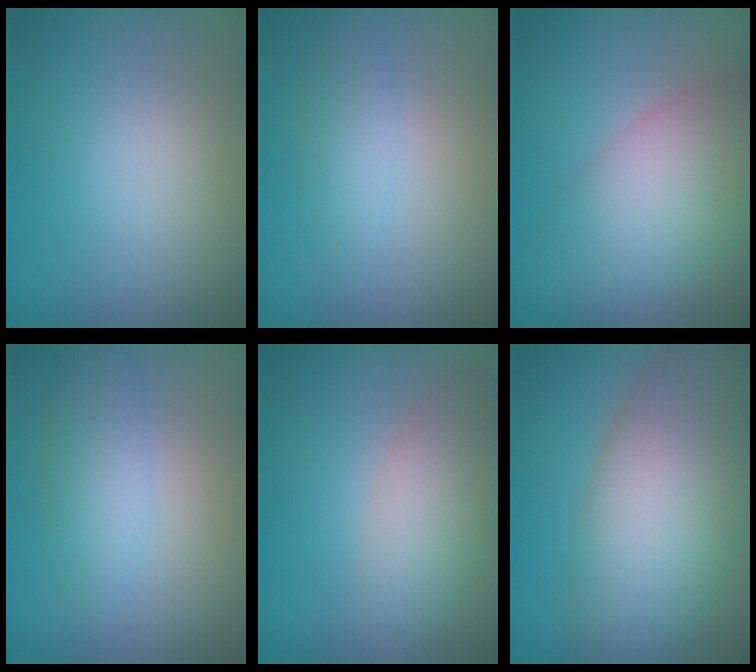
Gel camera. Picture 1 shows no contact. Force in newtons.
{"total": 1.5, "press": 1.5, "slide": 0.1}
{"total": 6.4, "press": 6.4, "slide": 0.2}
{"total": 2.3, "press": 2.3, "slide": 0.1}
{"total": 3.5, "press": 3.5, "slide": 0.2}
{"total": 9.6, "press": 9.6, "slide": 0.3}